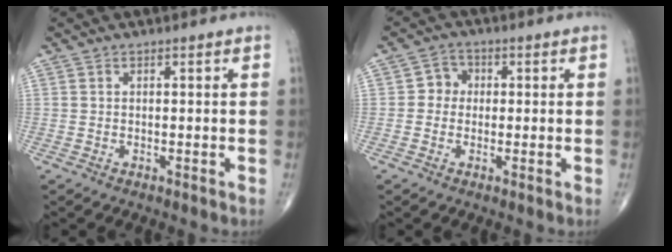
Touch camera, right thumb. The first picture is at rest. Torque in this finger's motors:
{"motor_torque": [-0.07, 0.04, 0.05, 0.04, 0.00]}